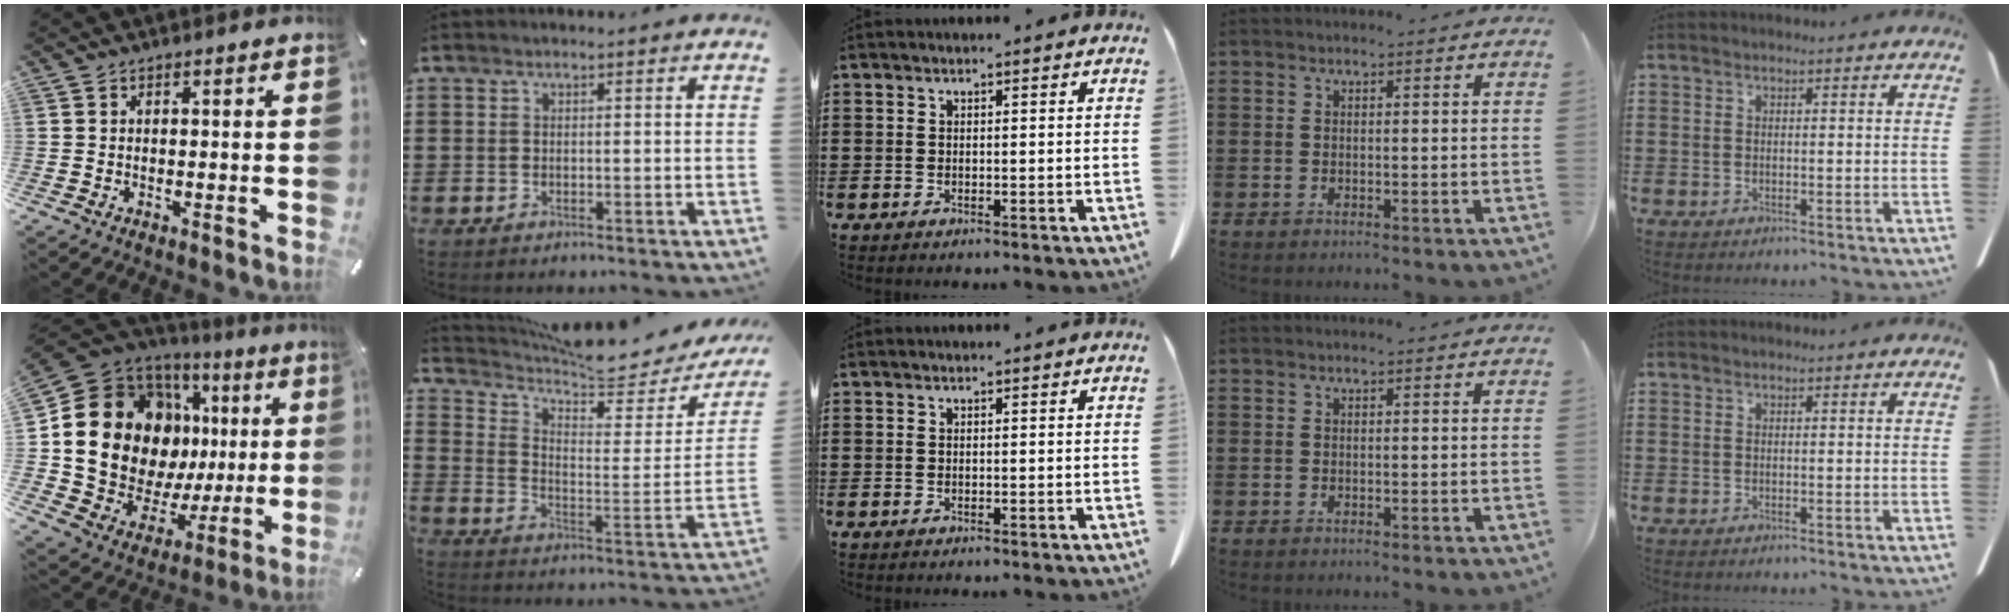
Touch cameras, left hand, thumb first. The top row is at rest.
{"thumb": {"total": 21.9, "force": [5.2, 16.5, 13.4], "torque": [-0.244, -0.052, 0.124]}, "index": {"total": 6.2, "force": [5.8, 0.9, 2.1], "torque": [-0.059, -0.053, 0.093]}}